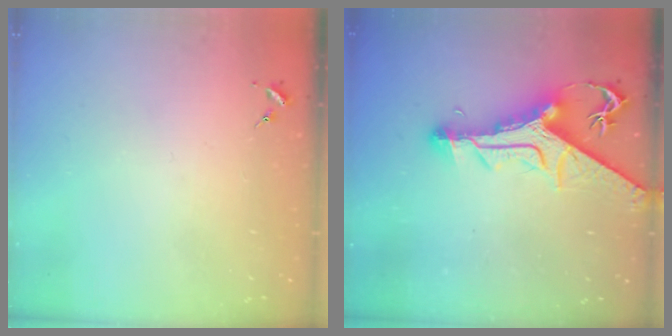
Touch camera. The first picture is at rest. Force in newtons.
{"total": 15.7, "press": 15.5, "slide": 2.0}